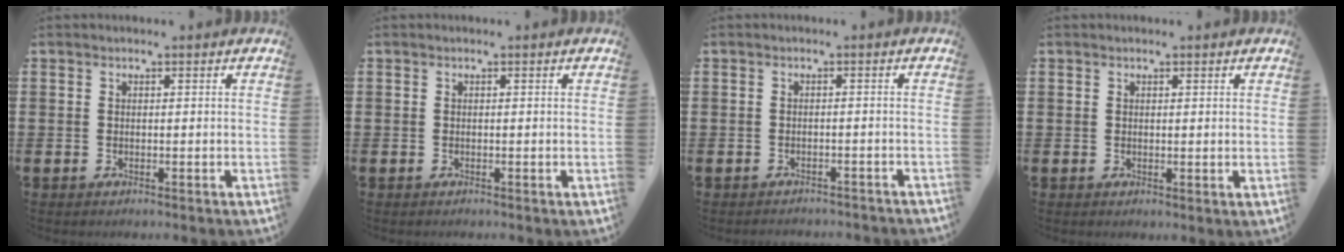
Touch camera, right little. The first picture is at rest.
{"total": 0.0}
{"total": 1.0, "force": [-1.0, 0.0, 0.0], "torque": [-0.004, 0.006, -0.022]}
{"total": 0.0}